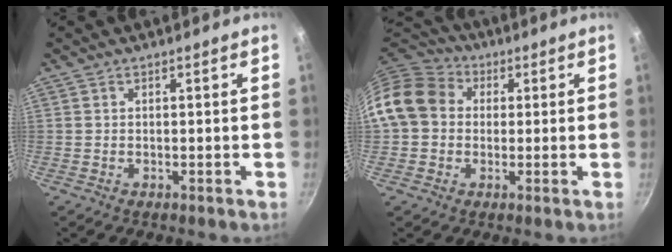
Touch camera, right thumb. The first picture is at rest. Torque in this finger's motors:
{"motor_torque": [-0.56, 0.78, 0.83, -0.76, 0.12]}